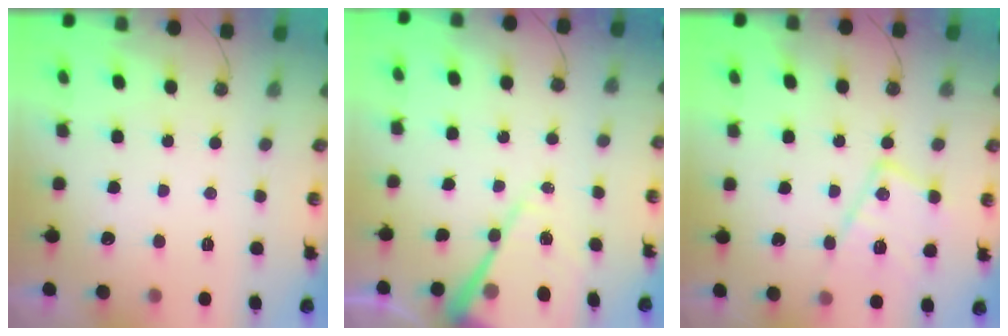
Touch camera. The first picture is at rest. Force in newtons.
{"total": 13.2, "press": 13.2, "slide": 1.1}
{"total": 15.4, "press": 15.3, "slide": 1.5}